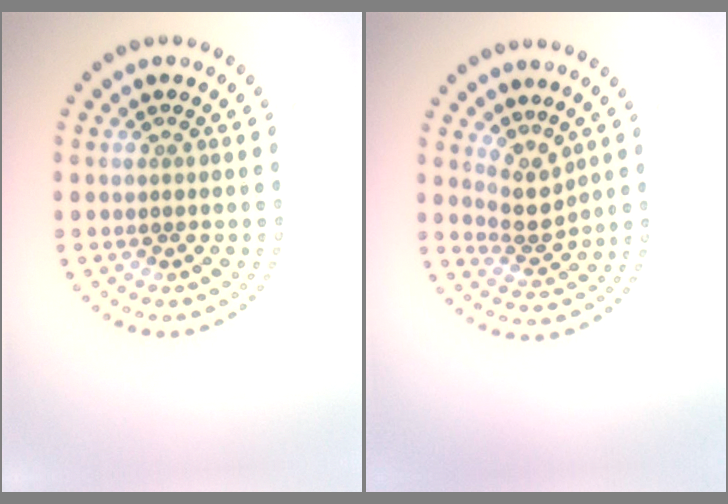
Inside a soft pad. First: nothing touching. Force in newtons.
{"total": 2.6, "press": 1.8, "slide": 1.8}